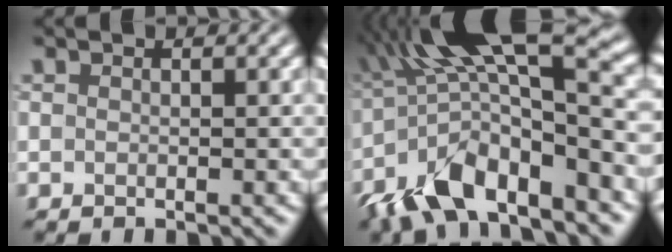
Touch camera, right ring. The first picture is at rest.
{"total": 11.8, "force": [-4.3, 3.8, 10.3], "torque": [-0.184, 0.015, -0.081]}